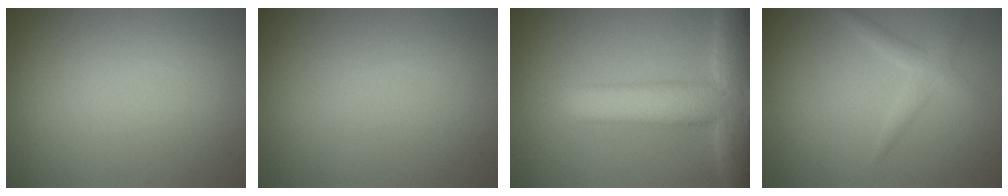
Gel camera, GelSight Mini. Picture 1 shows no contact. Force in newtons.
{"total": 0.0}
{"total": 7.6, "press": 7.6, "slide": 0.4}
{"total": 1.7, "press": 1.7, "slide": 0.1}